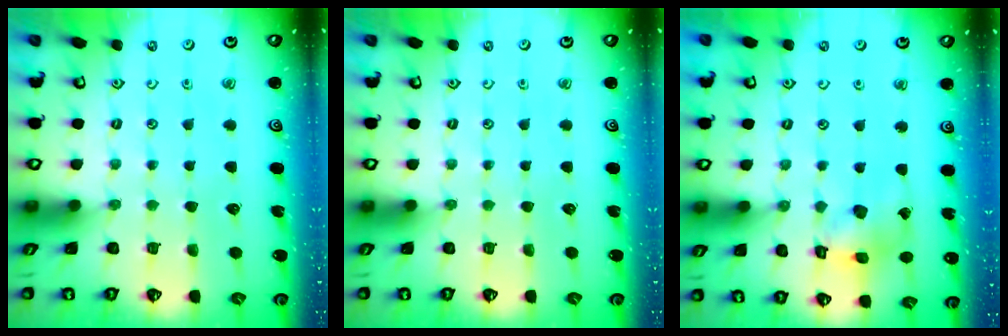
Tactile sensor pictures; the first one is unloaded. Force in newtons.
{"total": 0.0}
{"total": 10.0, "press": 10.0, "slide": 1.1}